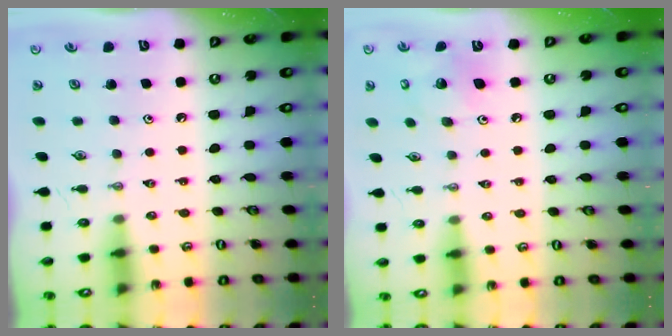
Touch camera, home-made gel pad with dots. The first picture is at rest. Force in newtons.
{"total": 7.9, "press": 7.9, "slide": 0.1}